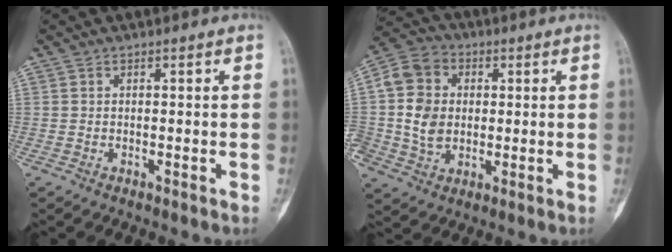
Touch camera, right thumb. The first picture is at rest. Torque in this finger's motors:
{"motor_torque": [1.87, 2.00, 0.81, -0.66, 0.13]}